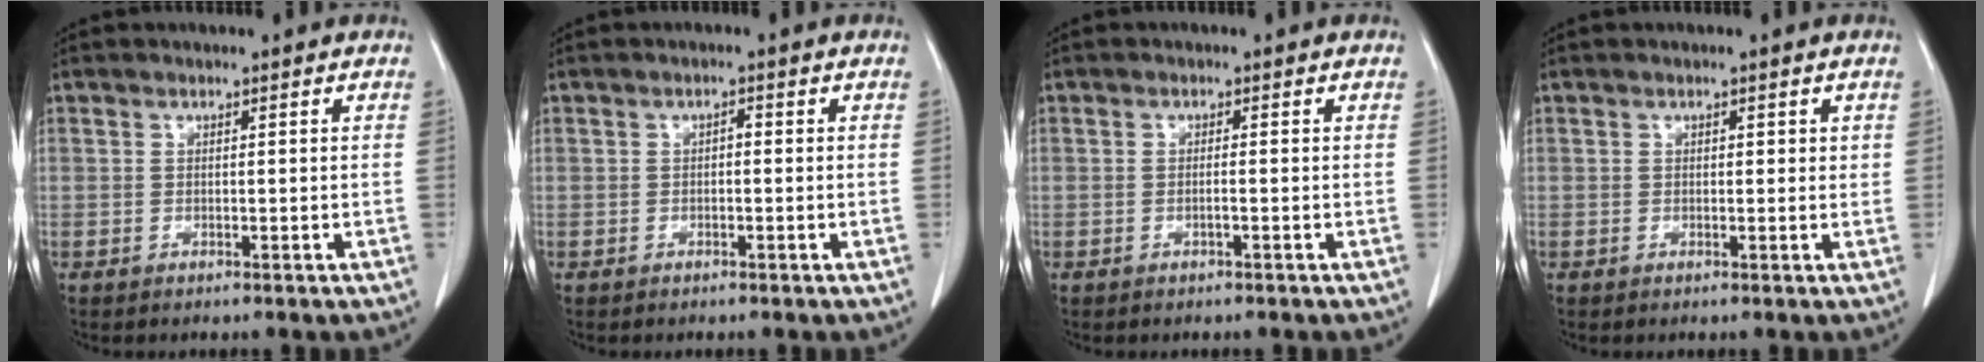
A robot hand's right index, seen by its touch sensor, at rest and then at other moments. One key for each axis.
{"total": 0.8, "fx": -0.1, "fy": 0.4, "fz": 0.7, "tx": -0.012, "ty": 0.003, "tz": -0.004}
{"total": 0.8, "fx": -0.3, "fy": -0.1, "fz": 0.7, "tx": -0.013, "ty": 0.001, "tz": -0.006}
{"total": 1.2, "fx": 0.5, "fy": 0.7, "fz": 0.8, "tx": -0.006, "ty": 0.000, "tz": 0.005}